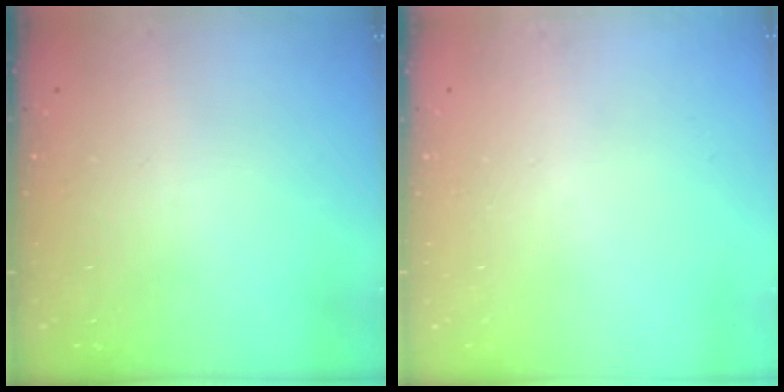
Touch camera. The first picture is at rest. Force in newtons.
{"total": 0.0}